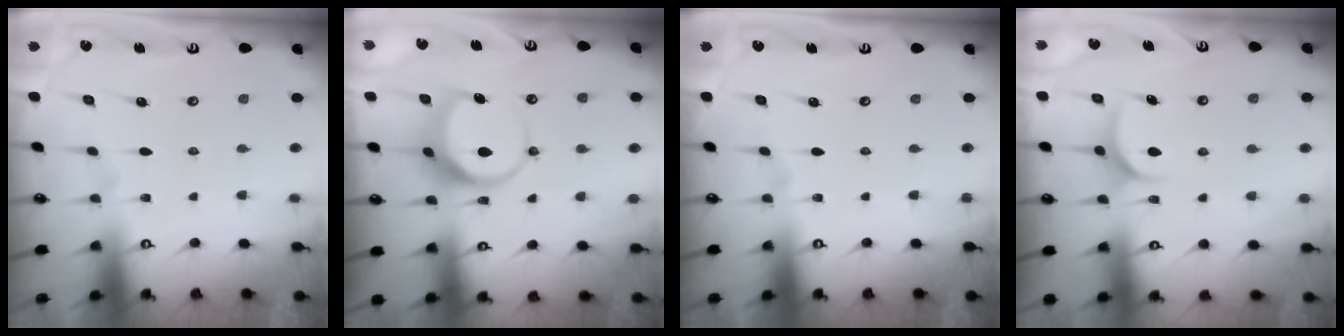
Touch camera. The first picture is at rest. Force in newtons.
{"total": 9.4, "press": 9.4, "slide": 1.2}
{"total": 0.0}
{"total": 7.2, "press": 7.2, "slide": 0.5}